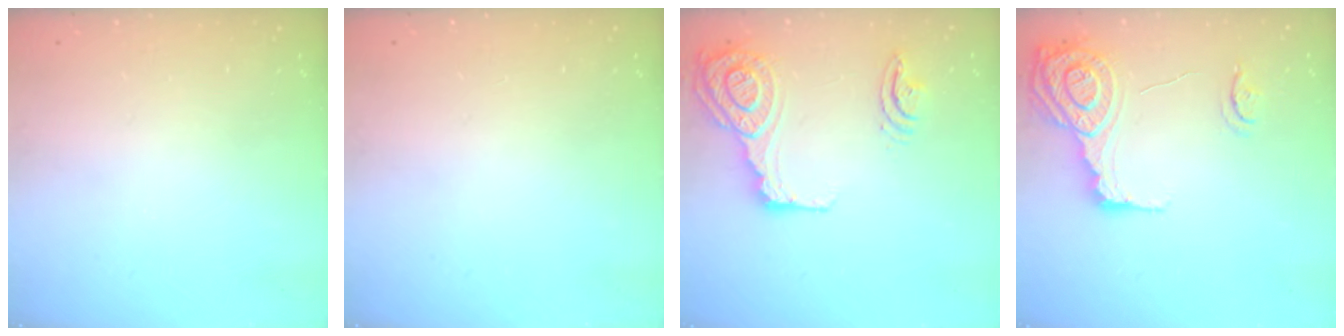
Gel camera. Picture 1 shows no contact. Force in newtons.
{"total": 0.0}
{"total": 18.9, "press": 18.6, "slide": 3.2}
{"total": 16.9, "press": 16.8, "slide": 1.4}